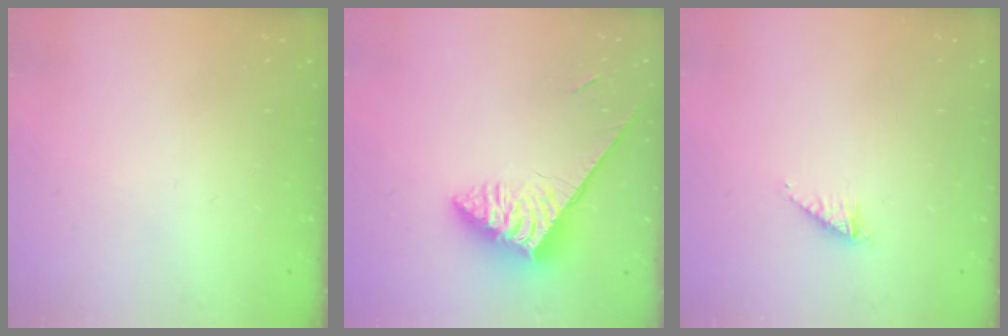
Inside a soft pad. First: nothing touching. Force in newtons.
{"total": 4.6, "press": 4.5, "slide": 0.7}
{"total": 2.2, "press": 2.2, "slide": 0.3}